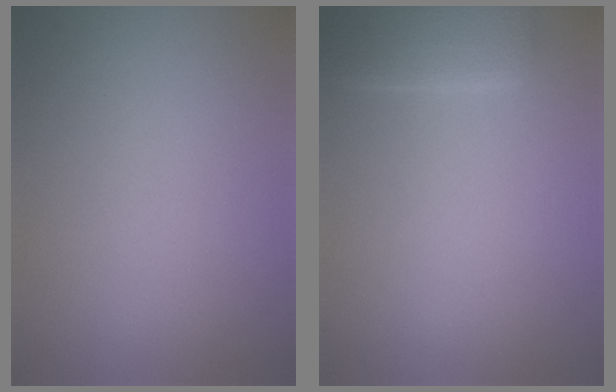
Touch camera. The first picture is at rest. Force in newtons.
{"total": 2.9, "press": 2.8, "slide": 0.2}